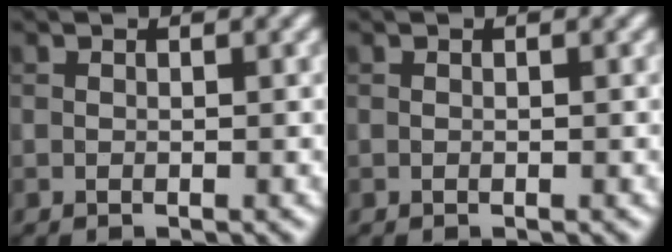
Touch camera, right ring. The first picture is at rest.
{"total": 0.0}